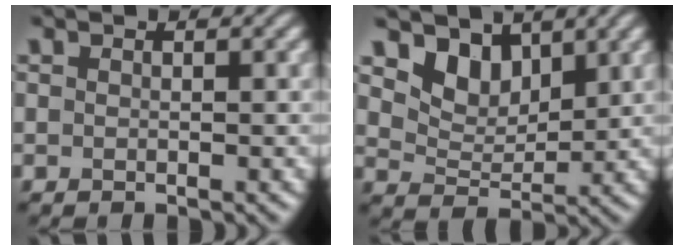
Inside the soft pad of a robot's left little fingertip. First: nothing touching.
{"total": 4.6, "force": [3.2, 2.7, 1.8], "torque": [-0.047, -0.022, 0.067]}